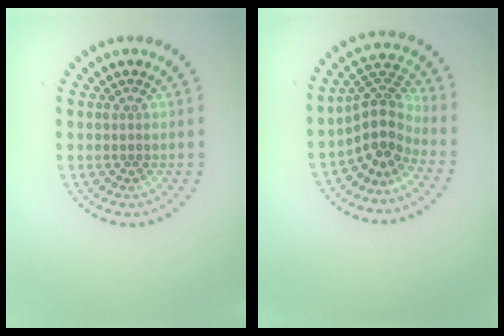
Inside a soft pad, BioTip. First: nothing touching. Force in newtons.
{"total": 3.8, "press": 2.7, "slide": 2.6}